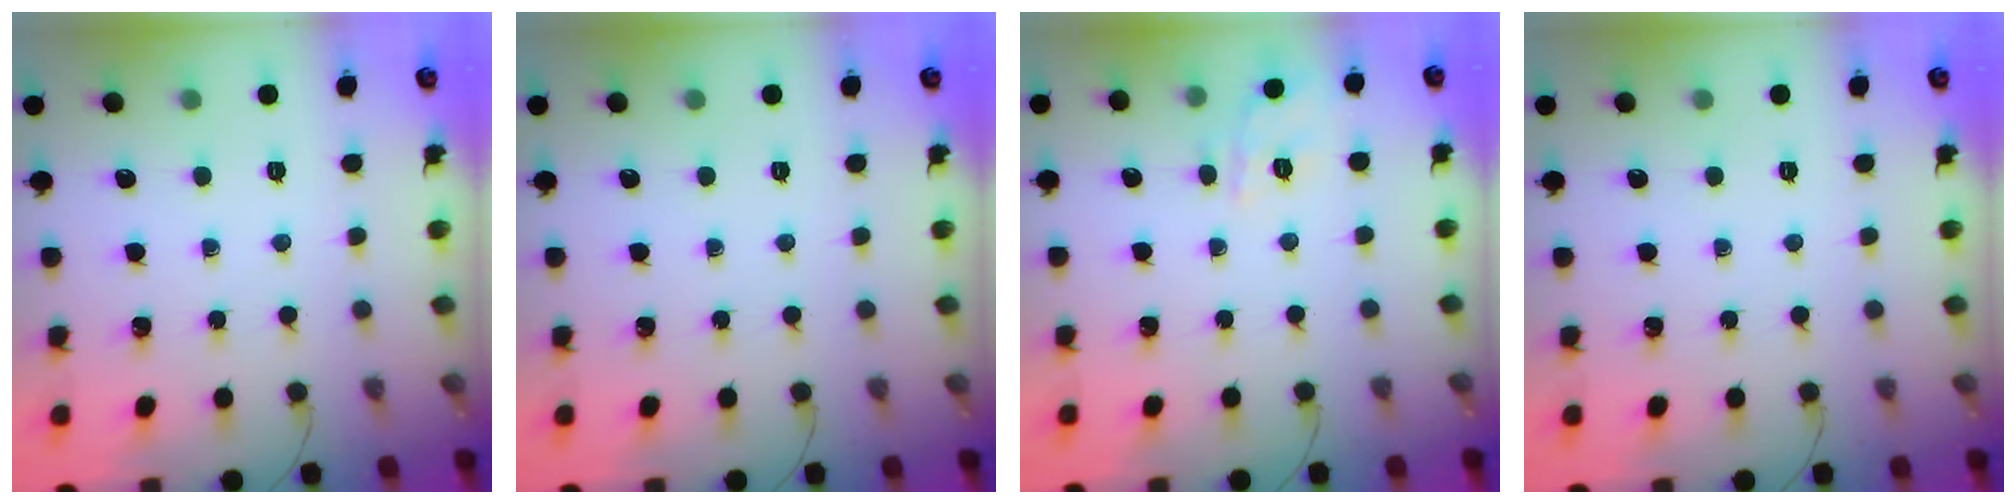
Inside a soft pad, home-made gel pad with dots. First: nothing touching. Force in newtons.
{"total": 0.0}
{"total": 10.1, "press": 10.0, "slide": 1.4}
{"total": 0.0}